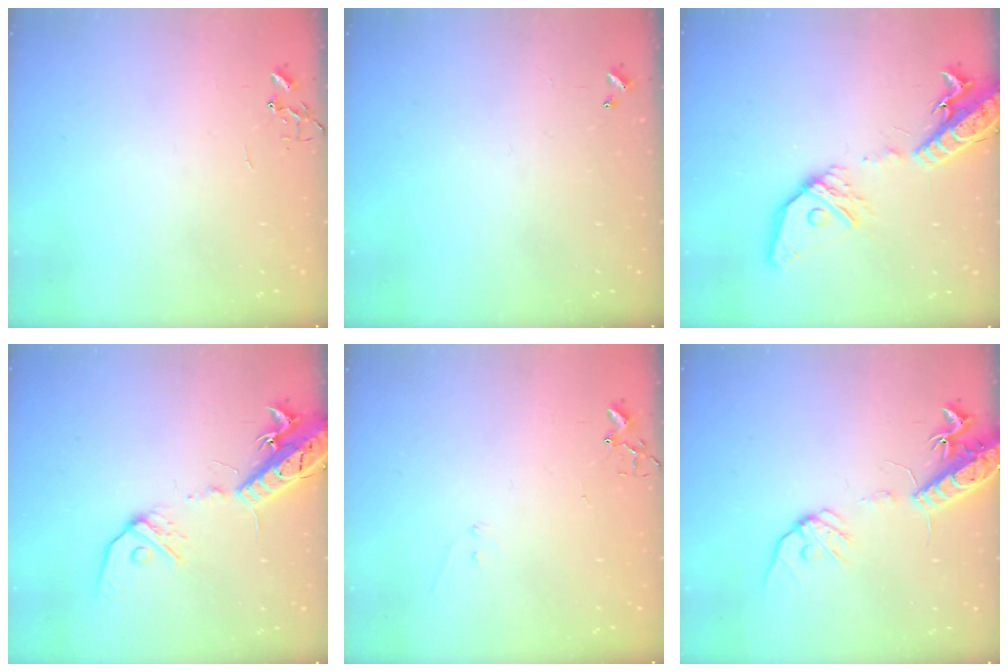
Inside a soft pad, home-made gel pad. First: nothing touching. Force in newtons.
{"total": 0.0}
{"total": 19.6, "press": 19.2, "slide": 4.0}
{"total": 16.6, "press": 16.3, "slide": 3.5}
{"total": 6.1, "press": 6.1, "slide": 0.5}
{"total": 16.4, "press": 16.1, "slide": 3.0}